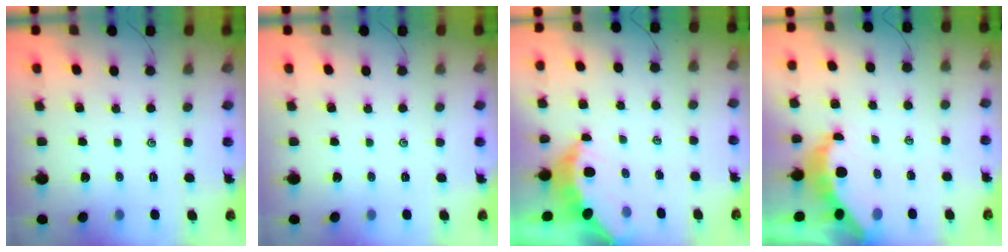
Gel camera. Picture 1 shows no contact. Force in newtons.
{"total": 0.0}
{"total": 4.4, "press": 4.4, "slide": 0.5}
{"total": 5.8, "press": 5.7, "slide": 0.8}